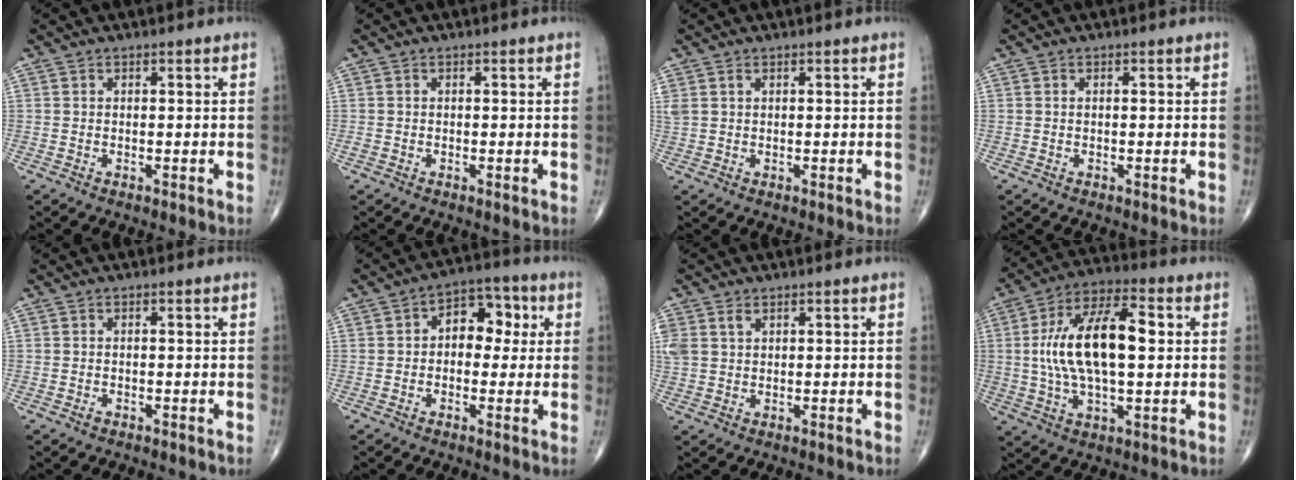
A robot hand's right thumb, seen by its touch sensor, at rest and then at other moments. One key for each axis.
{"total": 0.7, "fx": -0.2, "fy": 0.4, "fz": 0.5, "tx": -0.012, "ty": 0.002, "tz": -0.004}
{"total": 1.5, "fx": 0.8, "fy": 0.8, "fz": 1.0, "tx": -0.030, "ty": 0.015, "tz": 0.026}
{"total": 0.0}
{"total": 0.6, "fx": -0.4, "fy": 0.3, "fz": 0.3, "tx": -0.003, "ty": 0.002, "tz": -0.007}
{"total": 8.8, "fx": 1.3, "fy": 5.9, "fz": 6.3, "tx": -0.049, "ty": 0.025, "tz": 0.010}
{"total": 4.3, "fx": 1.9, "fy": 2.8, "fz": 2.5, "tx": -0.066, "ty": 0.011, "tz": 0.050}
{"total": 17.9, "fx": 1.7, "fy": 8.0, "fz": 15.9, "tx": -0.291, "ty": 0.023, "tz": 0.026}